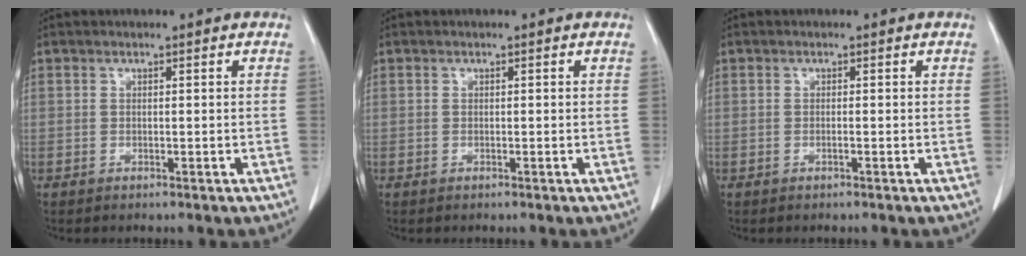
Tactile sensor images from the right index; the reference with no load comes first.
{"total": 0.0}
{"total": 0.0}